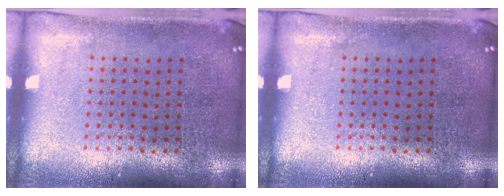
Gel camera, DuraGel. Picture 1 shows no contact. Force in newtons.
{"total": 0.0}